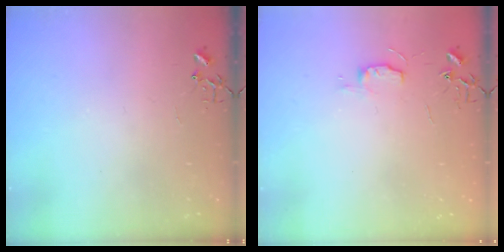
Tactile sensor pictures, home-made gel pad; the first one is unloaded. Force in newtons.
{"total": 5.9, "press": 5.8, "slide": 0.5}